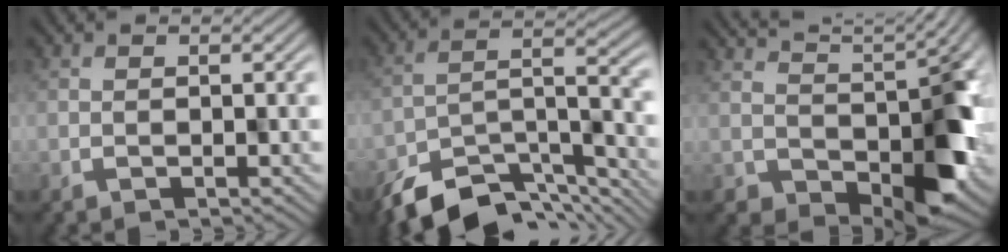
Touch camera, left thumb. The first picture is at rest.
{"total": 11.5, "force": [-8.3, 4.4, 6.6], "torque": [-0.128, -0.014, -0.136]}
{"total": 8.1, "force": [3.3, 4.0, 6.2], "torque": [-0.097, -0.016, 0.076]}